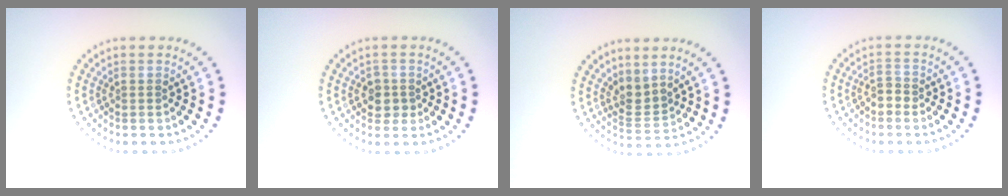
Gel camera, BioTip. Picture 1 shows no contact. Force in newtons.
{"total": 1.7, "press": 1.6, "slide": 0.5}
{"total": 2.3, "press": 1.5, "slide": 1.7}
{"total": 1.2, "press": 1.2, "slide": 0.4}